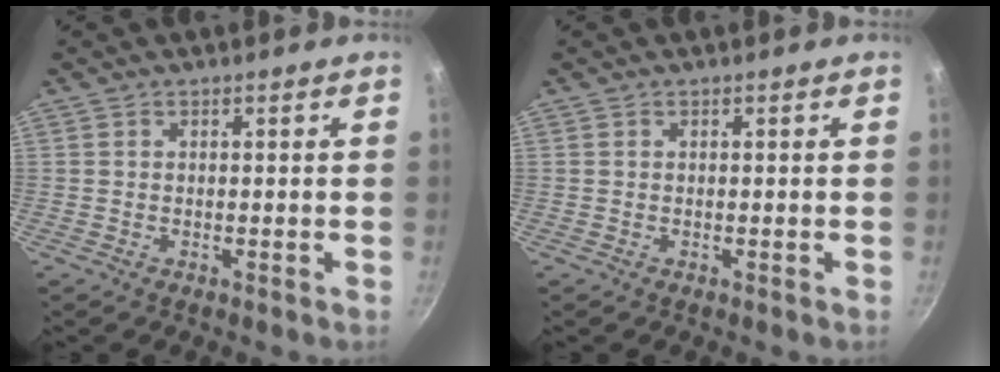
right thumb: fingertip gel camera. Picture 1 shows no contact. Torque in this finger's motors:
{"motor_torque": [-0.02, 0.02, 0.01, -0.01, 0.00]}